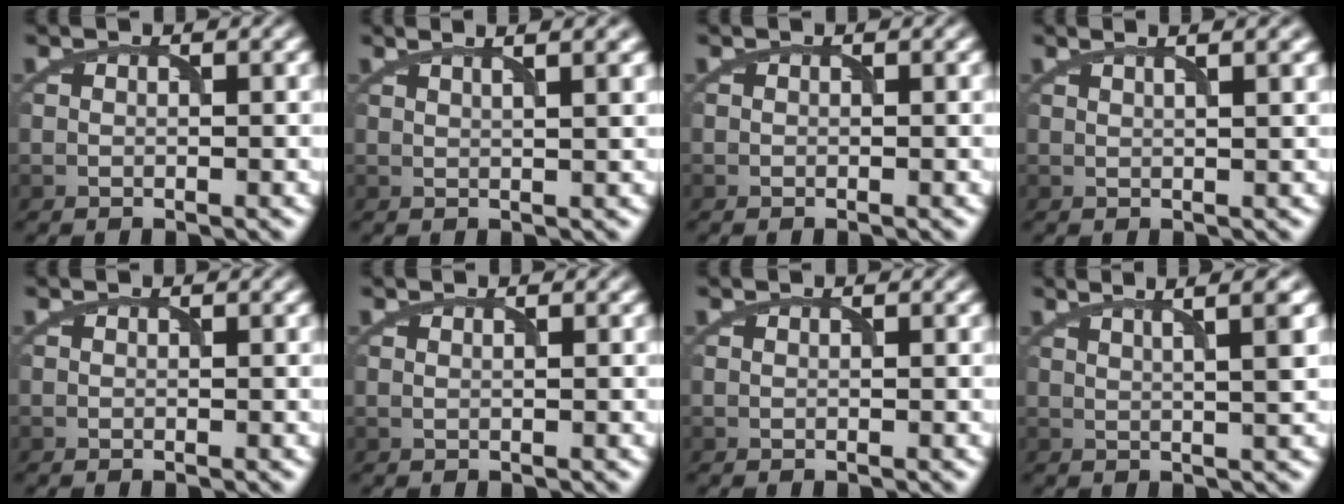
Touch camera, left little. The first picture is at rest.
{"total": 5.4, "force": [3.2, 1.9, 3.9], "torque": [-0.025, 0.032, 0.011]}
{"total": 0.0}
{"total": 4.9, "force": [2.8, 1.8, 3.5], "torque": [-0.018, 0.029, 0.005]}
{"total": 0.0}
{"total": 0.7, "force": [0.4, 0.2, 0.5], "torque": [-0.006, -0.007, 0.000]}
{"total": 0.0}
{"total": 7.0, "force": [3.7, 2.4, 5.4], "torque": [-0.048, 0.044, 0.026]}